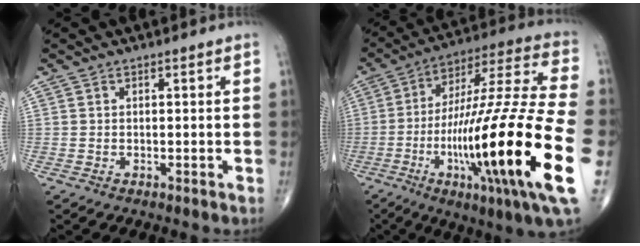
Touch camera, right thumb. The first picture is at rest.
{"total": 32.7, "force": [-8.5, 5.6, 31.1], "torque": [-0.526, 0.003, -0.138]}